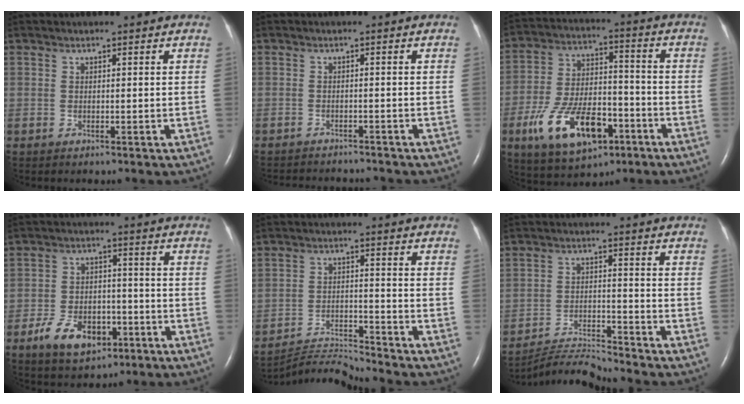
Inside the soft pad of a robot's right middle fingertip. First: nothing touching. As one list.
[{"total": 7.1, "force": [-6.8, 1.1, 1.5], "torque": [-0.019, -0.008, -0.090]}, {"total": 15.3, "force": [-7.1, 7.1, 11.5], "torque": [-0.224, 0.007, -0.114]}, {"total": 9.1, "force": [-4.6, 5.3, 5.8], "torque": [-0.112, 0.005, -0.072]}, {"total": 7.2, "force": [-6.7, -2.4, -1.0], "torque": [0.008, -0.004, -0.122]}, {"total": 7.1, "force": [-6.8, -1.9, -0.2], "torque": [-0.004, -0.005, -0.125]}]